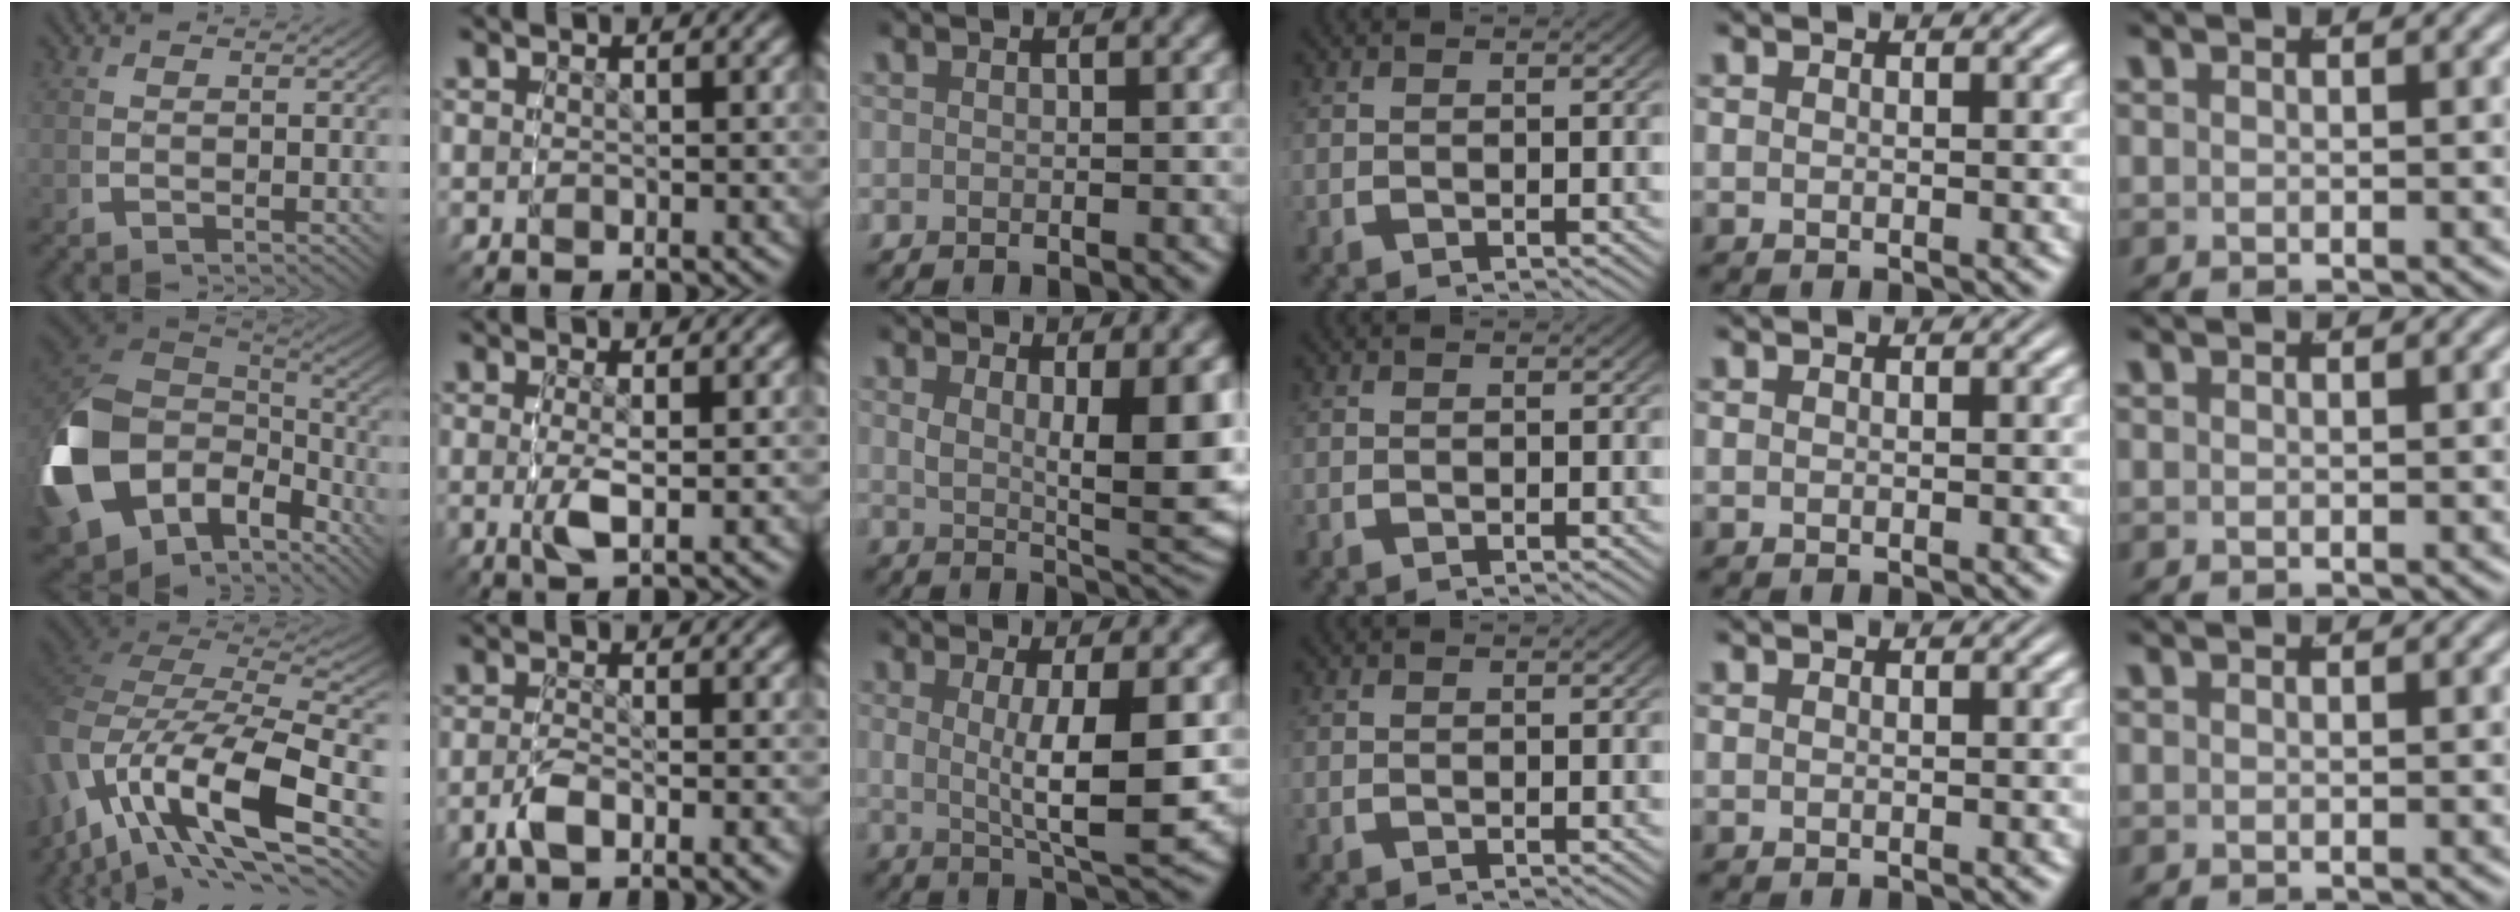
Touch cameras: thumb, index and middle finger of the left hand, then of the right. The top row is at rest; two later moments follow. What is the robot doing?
{"motion": "grasp_and_lifting", "object": "button"}